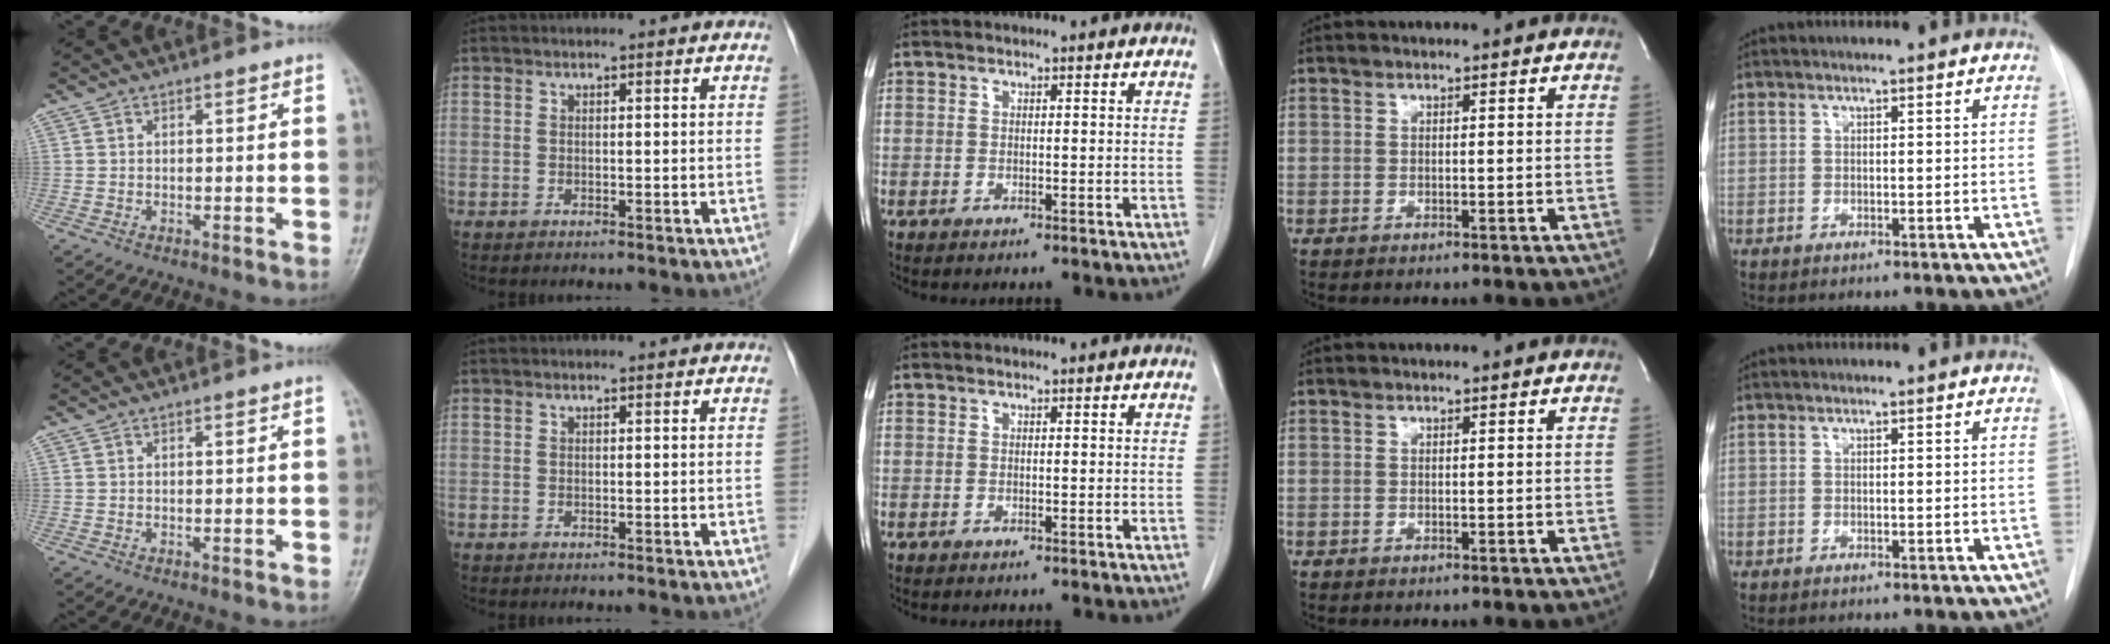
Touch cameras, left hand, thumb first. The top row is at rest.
{}